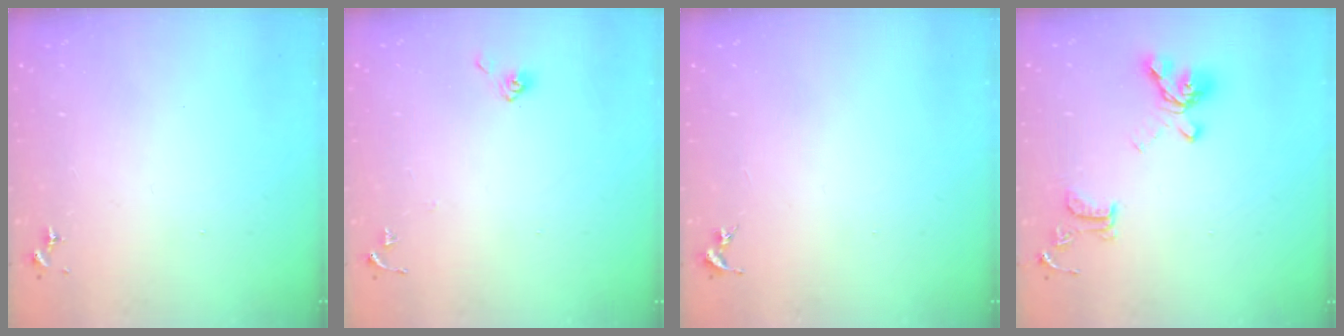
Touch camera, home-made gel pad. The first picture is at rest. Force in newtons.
{"total": 5.8, "press": 5.8, "slide": 0.5}
{"total": 0.0}
{"total": 15.4, "press": 15.3, "slide": 1.4}